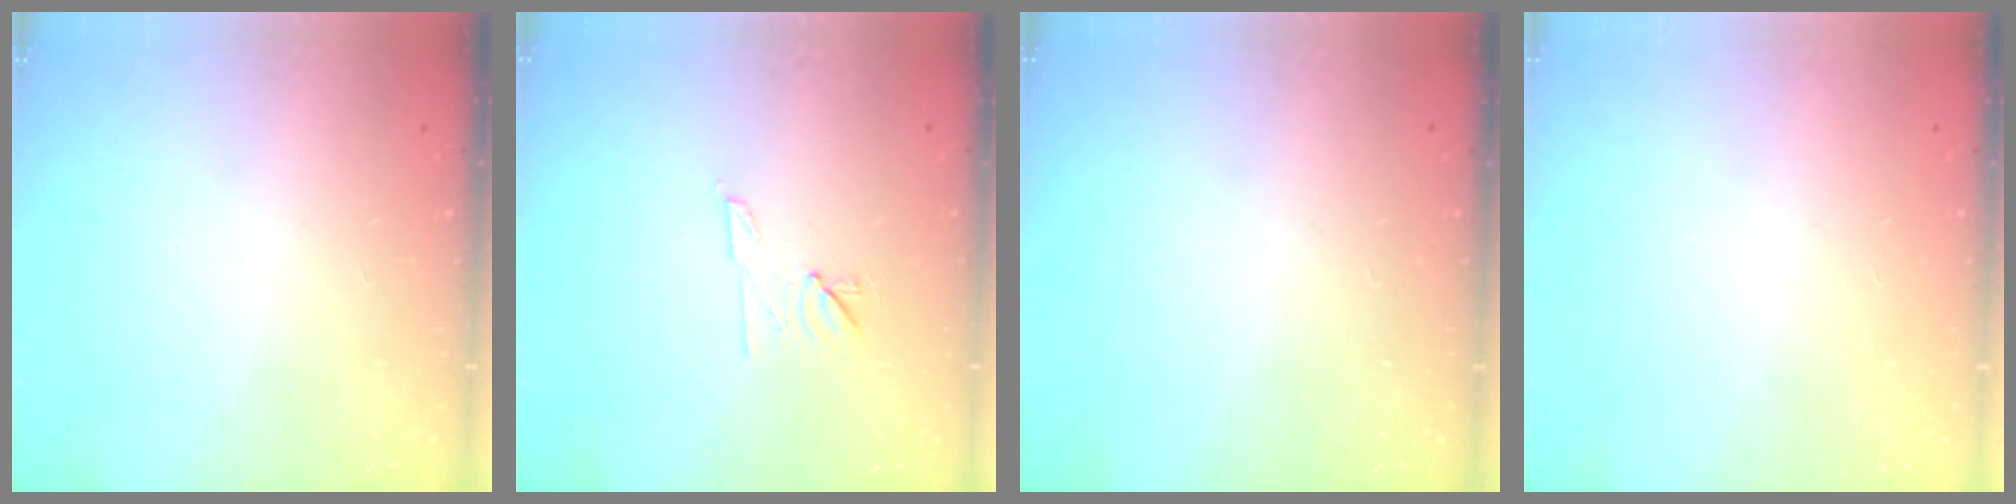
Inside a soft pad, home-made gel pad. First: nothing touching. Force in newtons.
{"total": 7.0, "press": 6.9, "slide": 0.9}
{"total": 0.0}
{"total": 0.0}